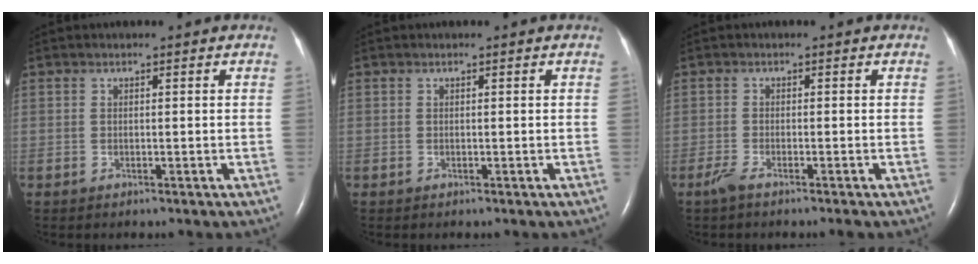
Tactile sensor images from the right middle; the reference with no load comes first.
{"total": 0.0}
{"total": 2.0, "force": [-1.5, -0.1, 1.3], "torque": [-0.037, -0.007, -0.033]}